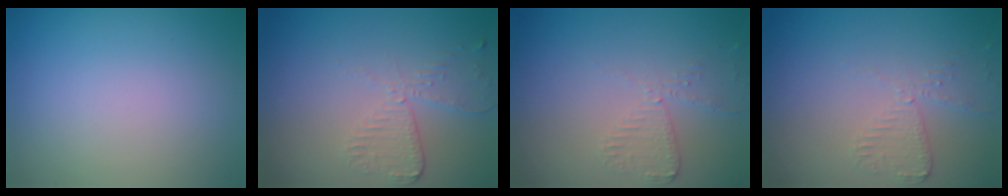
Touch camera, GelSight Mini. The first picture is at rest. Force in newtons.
{"total": 2.6, "press": 2.3, "slide": 1.2}
{"total": 2.0, "press": 2.0, "slide": 0.3}
{"total": 2.0, "press": 2.0, "slide": 0.3}